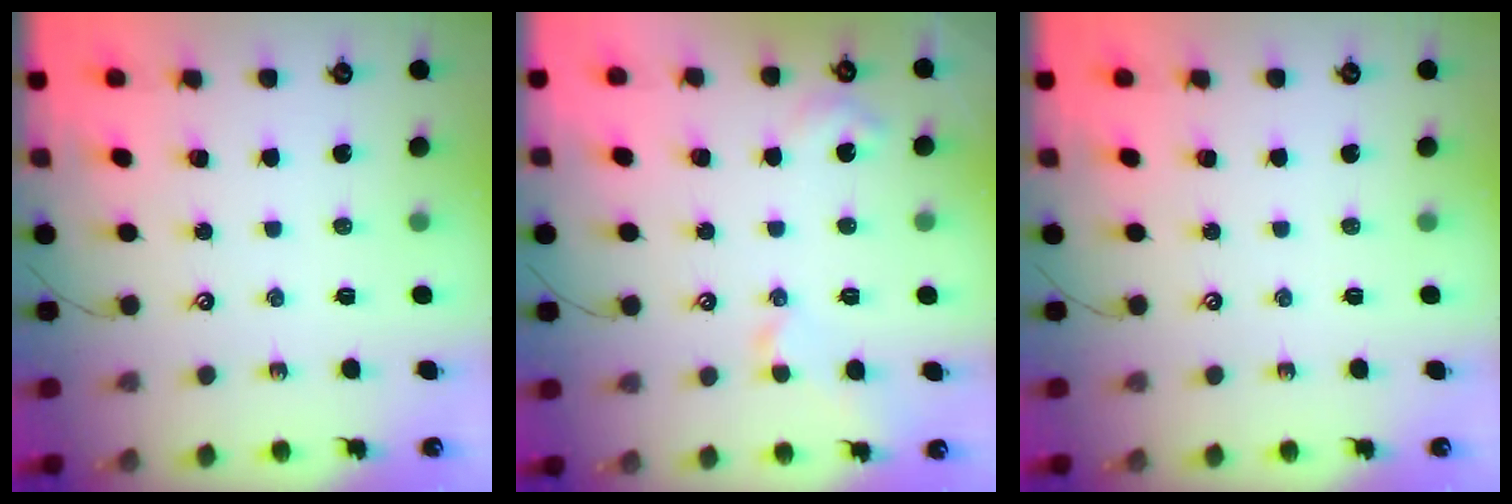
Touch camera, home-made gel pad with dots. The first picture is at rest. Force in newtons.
{"total": 3.9, "press": 3.8, "slide": 0.7}
{"total": 0.0}